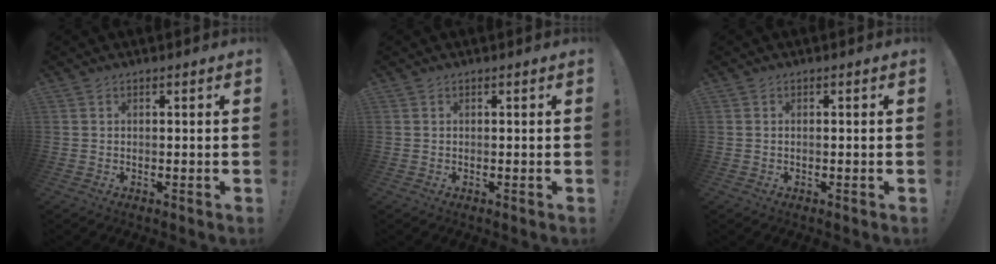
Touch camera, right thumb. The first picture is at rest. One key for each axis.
{"total": 0.0}
{"total": 0.0}